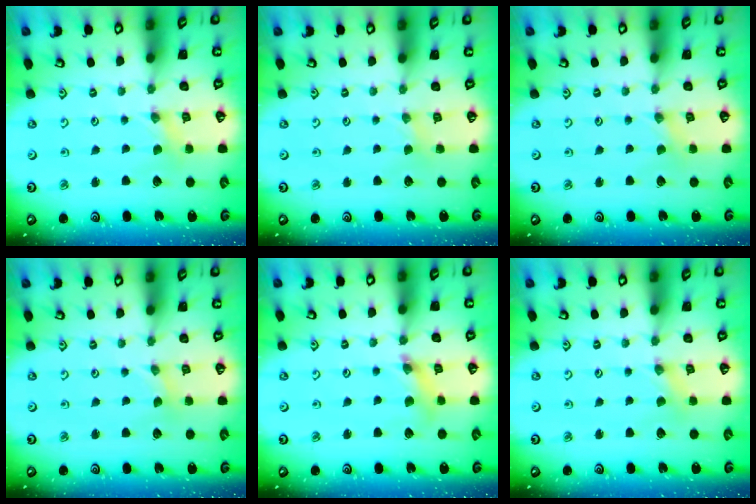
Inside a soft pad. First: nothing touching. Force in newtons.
{"total": 1.4, "press": 1.4, "slide": 0.3}
{"total": 0.0}
{"total": 0.0}
{"total": 6.2, "press": 6.1, "slide": 0.7}
{"total": 1.7, "press": 1.7, "slide": 0.3}